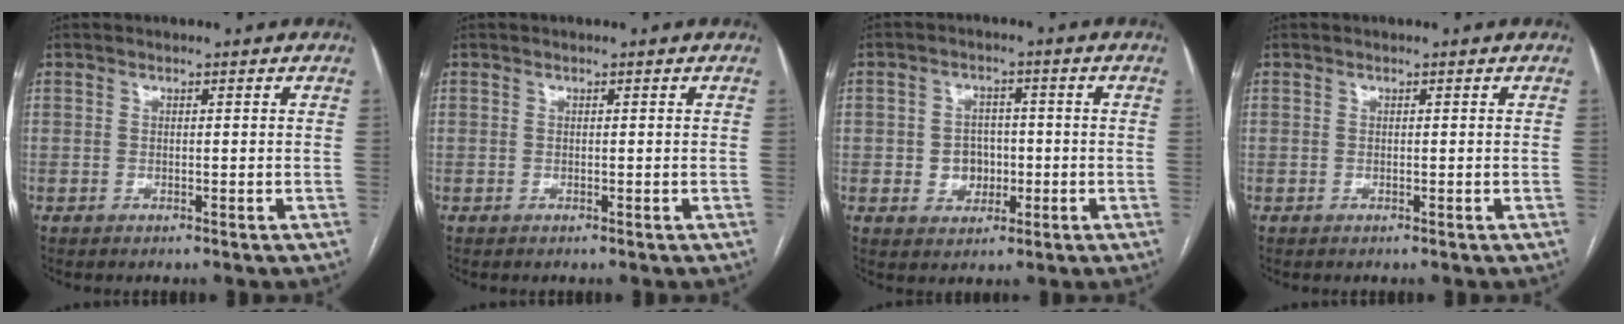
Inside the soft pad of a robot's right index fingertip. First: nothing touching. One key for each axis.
{"total": 0.0}
{"total": 5.1, "fx": -0.7, "fy": 4.3, "fz": 2.5, "tx": -0.039, "ty": 0.012, "tz": -0.004}
{"total": 0.0}